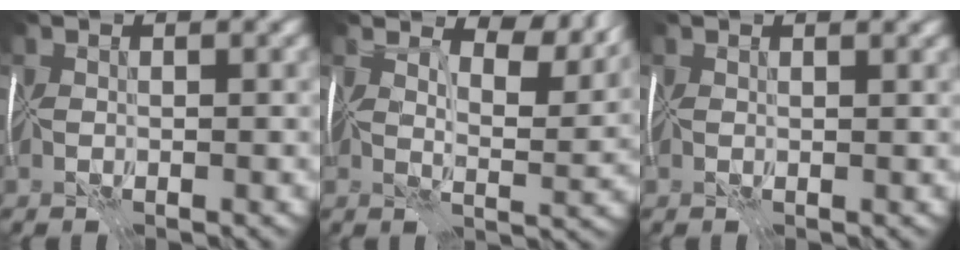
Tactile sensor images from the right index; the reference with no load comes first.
{"total": 7.2, "force": [5.7, 2.0, 3.8], "torque": [-0.066, 0.002, 0.079]}
{"total": 1.7, "force": [1.3, 0.5, 0.9], "torque": [-0.004, 0.004, 0.013]}